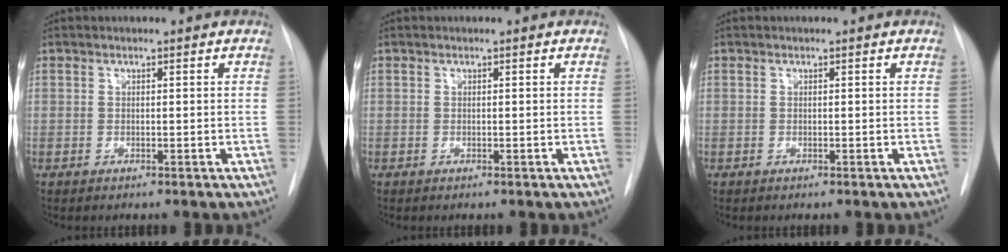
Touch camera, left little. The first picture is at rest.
{"total": 0.0}
{"total": 0.0}